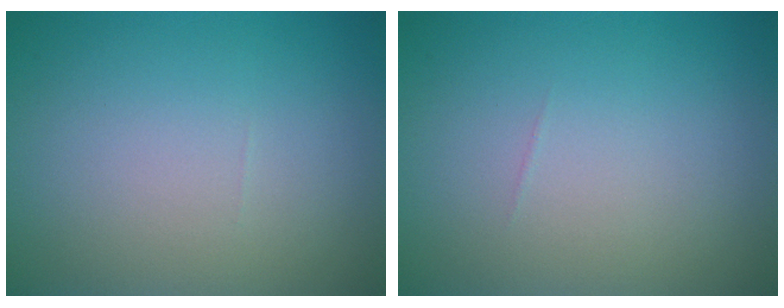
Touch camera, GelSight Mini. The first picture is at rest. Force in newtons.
{"total": 0.0}